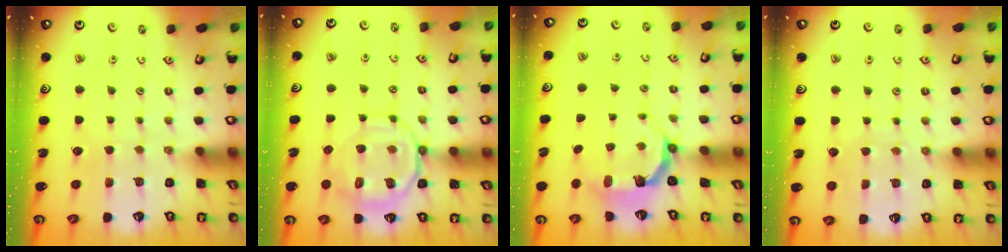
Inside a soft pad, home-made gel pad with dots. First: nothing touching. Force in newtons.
{"total": 12.4, "press": 12.3, "slide": 1.8}
{"total": 4.8, "press": 3.2, "slide": 3.6}
{"total": 5.7, "press": 5.7, "slide": 0.5}